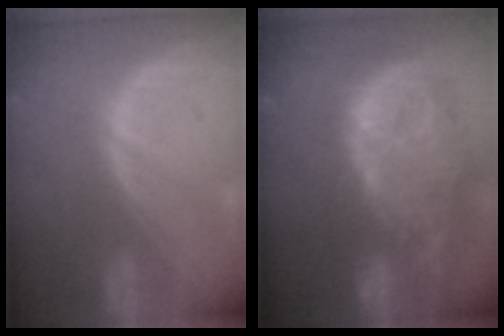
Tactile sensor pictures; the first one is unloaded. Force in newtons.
{"total": 14.1, "press": 12.4, "slide": 6.9}